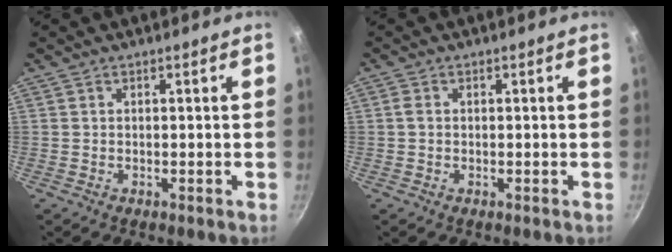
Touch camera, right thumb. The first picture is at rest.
{"total": 1.4, "force": [0.1, 1.1, 0.8], "torque": [-0.015, 0.005, -0.001]}